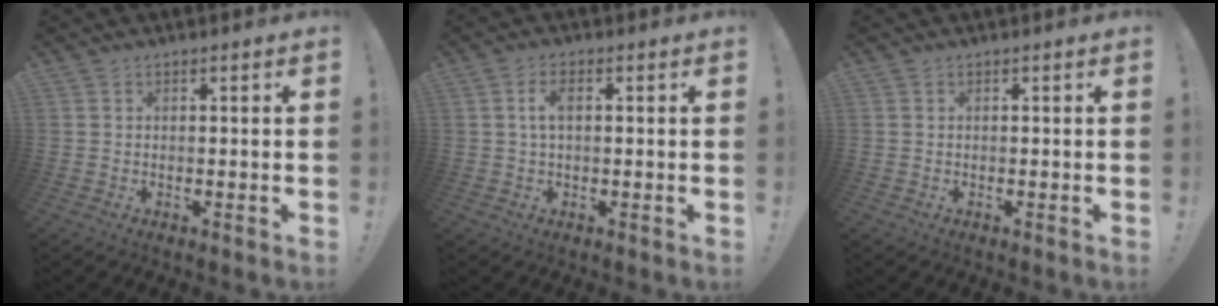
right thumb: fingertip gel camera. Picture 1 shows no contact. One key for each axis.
{"total": 3.5, "fx": 0.7, "fy": 1.5, "fz": 3.1, "tx": -0.059, "ty": 0.005, "tz": 0.012}
{"total": 0.0}